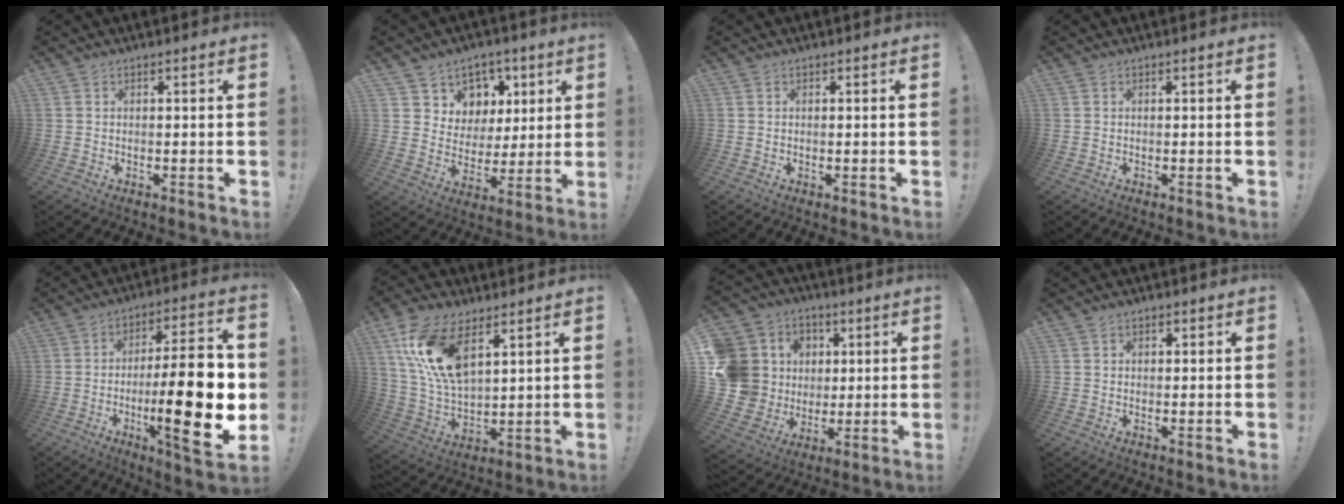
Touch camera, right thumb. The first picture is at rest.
{"total": 8.9, "force": [4.4, 7.7, 0.4], "torque": [-0.008, -0.040, 0.099]}
{"total": 0.0}
{"total": 0.0}
{"total": 24.6, "force": [-3.9, 6.2, 23.5], "torque": [-0.365, 0.010, -0.057]}
{"total": 16.8, "force": [8.4, 8.6, 11.7], "torque": [-0.252, -0.033, 0.154]}
{"total": 16.3, "force": [2.5, 14.9, 6.1], "torque": [-0.130, -0.002, 0.082]}
{"total": 1.0, "force": [0.4, 0.9, 0.3], "torque": [-0.002, 0.001, 0.007]}